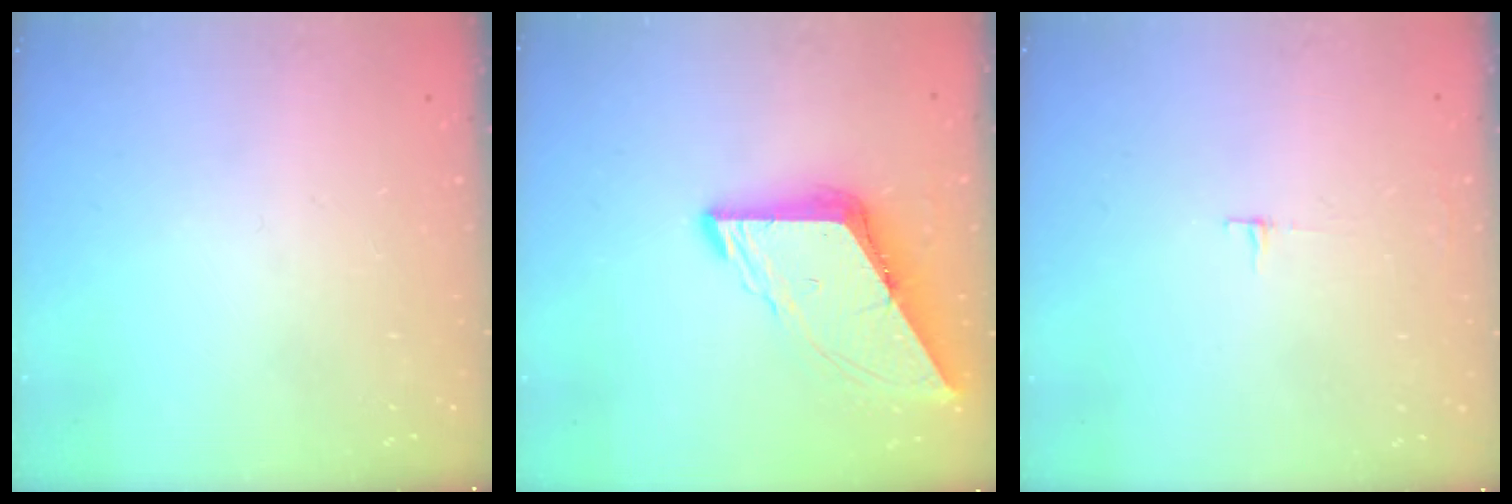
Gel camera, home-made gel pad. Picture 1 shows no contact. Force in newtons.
{"total": 9.9, "press": 9.9, "slide": 1.1}
{"total": 3.3, "press": 3.3, "slide": 0.4}